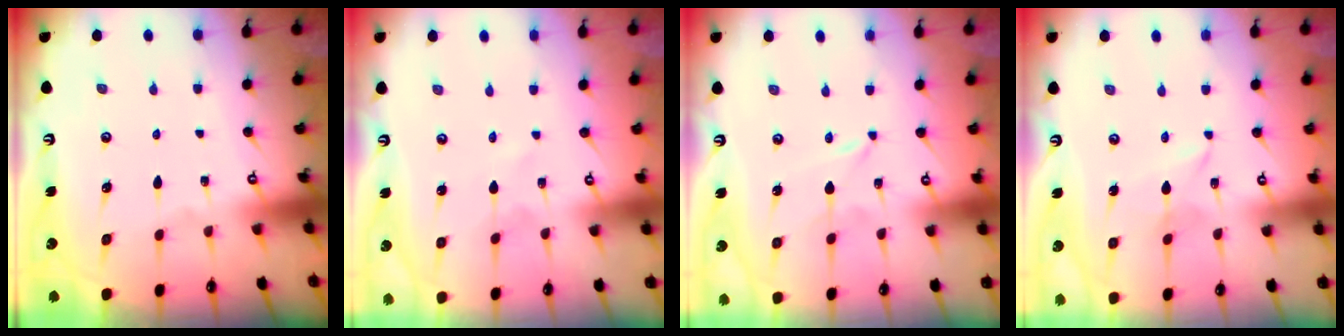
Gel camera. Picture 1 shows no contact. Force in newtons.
{"total": 0.0}
{"total": 0.0}
{"total": 1.6, "press": 1.5, "slide": 0.2}